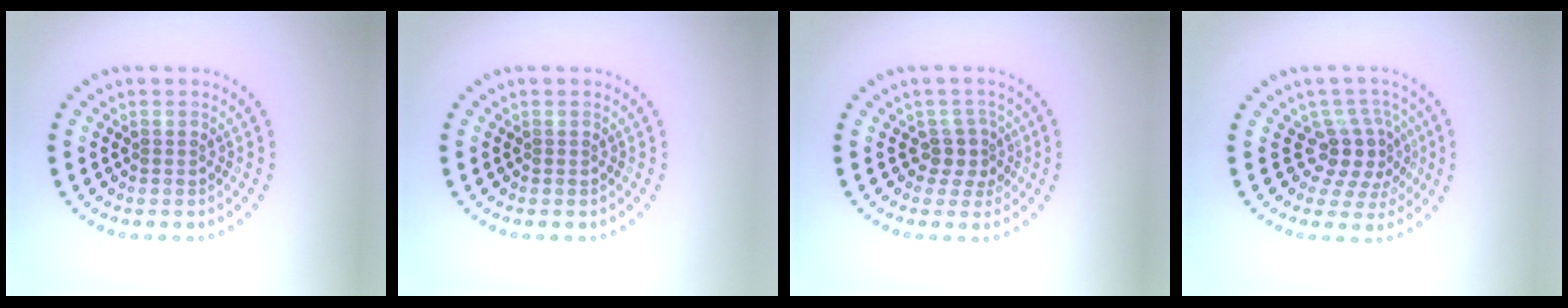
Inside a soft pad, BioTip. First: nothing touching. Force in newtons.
{"total": 0.0}
{"total": 2.0, "press": 1.4, "slide": 1.4}
{"total": 3.8, "press": 2.7, "slide": 2.7}